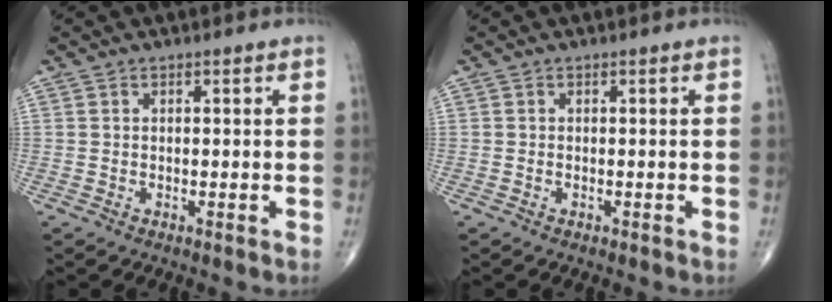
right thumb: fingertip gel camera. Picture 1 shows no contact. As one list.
[{"total": 0.0}]